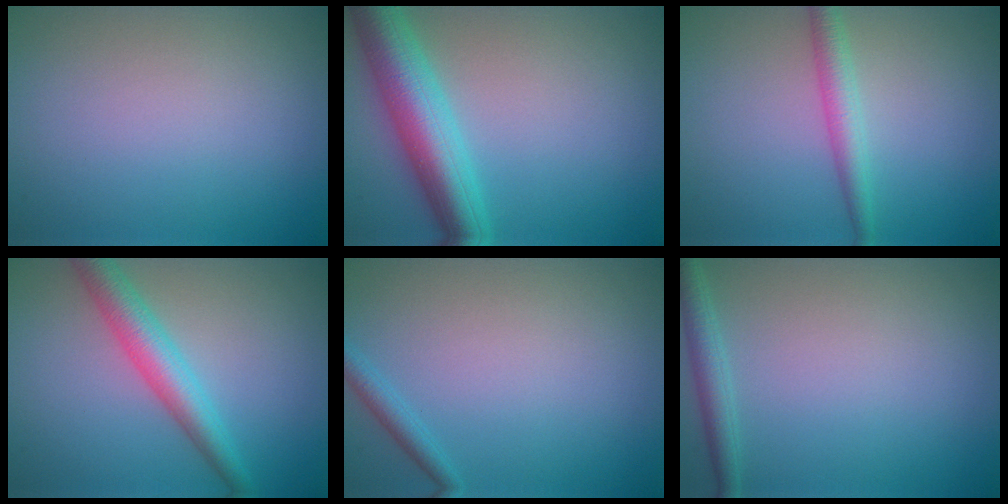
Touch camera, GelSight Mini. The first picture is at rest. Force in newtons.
{"total": 7.1, "press": 7.0, "slide": 0.2}
{"total": 2.5, "press": 2.5, "slide": 0.0}
{"total": 4.3, "press": 4.3, "slide": 0.0}
{"total": 1.4, "press": 1.4, "slide": 0.1}
{"total": 1.9, "press": 1.9, "slide": 0.1}